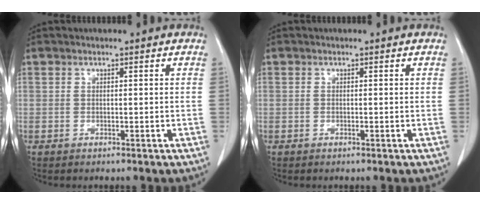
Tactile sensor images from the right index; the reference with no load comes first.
{"total": 0.0}